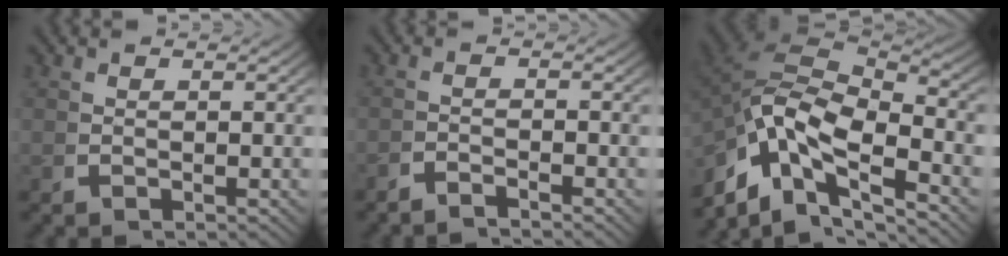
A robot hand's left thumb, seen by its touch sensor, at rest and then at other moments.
{"total": 1.8, "force": [-1.8, 0.1, 0.2], "torque": [0.001, -0.003, -0.040]}
{"total": 13.7, "force": [-0.9, 9.2, 10.0], "torque": [-0.223, -0.034, -0.006]}